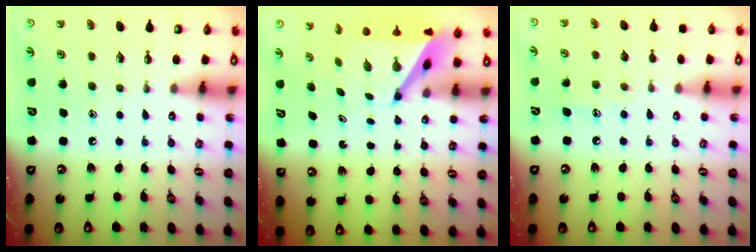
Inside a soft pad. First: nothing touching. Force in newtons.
{"total": 5.6, "press": 5.6, "slide": 0.4}
{"total": 6.1, "press": 6.1, "slide": 0.0}